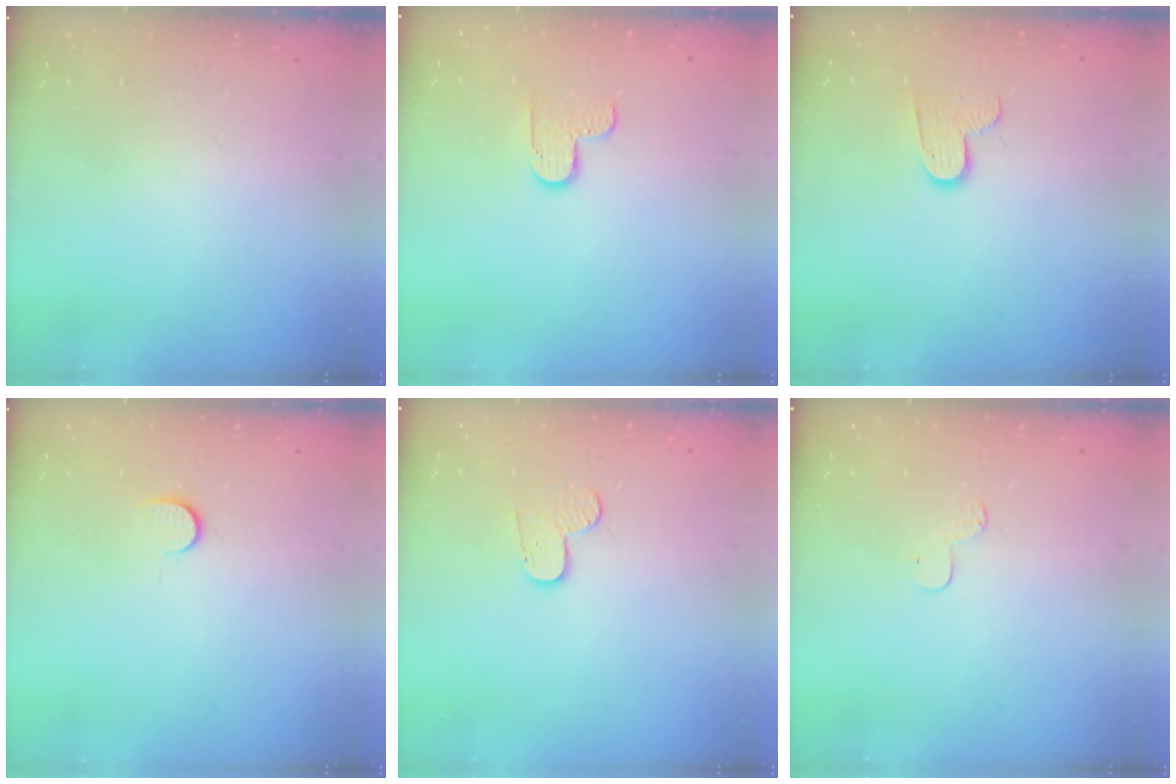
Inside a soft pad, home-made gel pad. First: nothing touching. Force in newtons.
{"total": 5.7, "press": 5.7, "slide": 0.5}
{"total": 7.6, "press": 7.6, "slide": 0.5}
{"total": 5.7, "press": 5.6, "slide": 0.7}
{"total": 4.1, "press": 4.1, "slide": 0.3}
{"total": 3.3, "press": 3.3, "slide": 0.3}